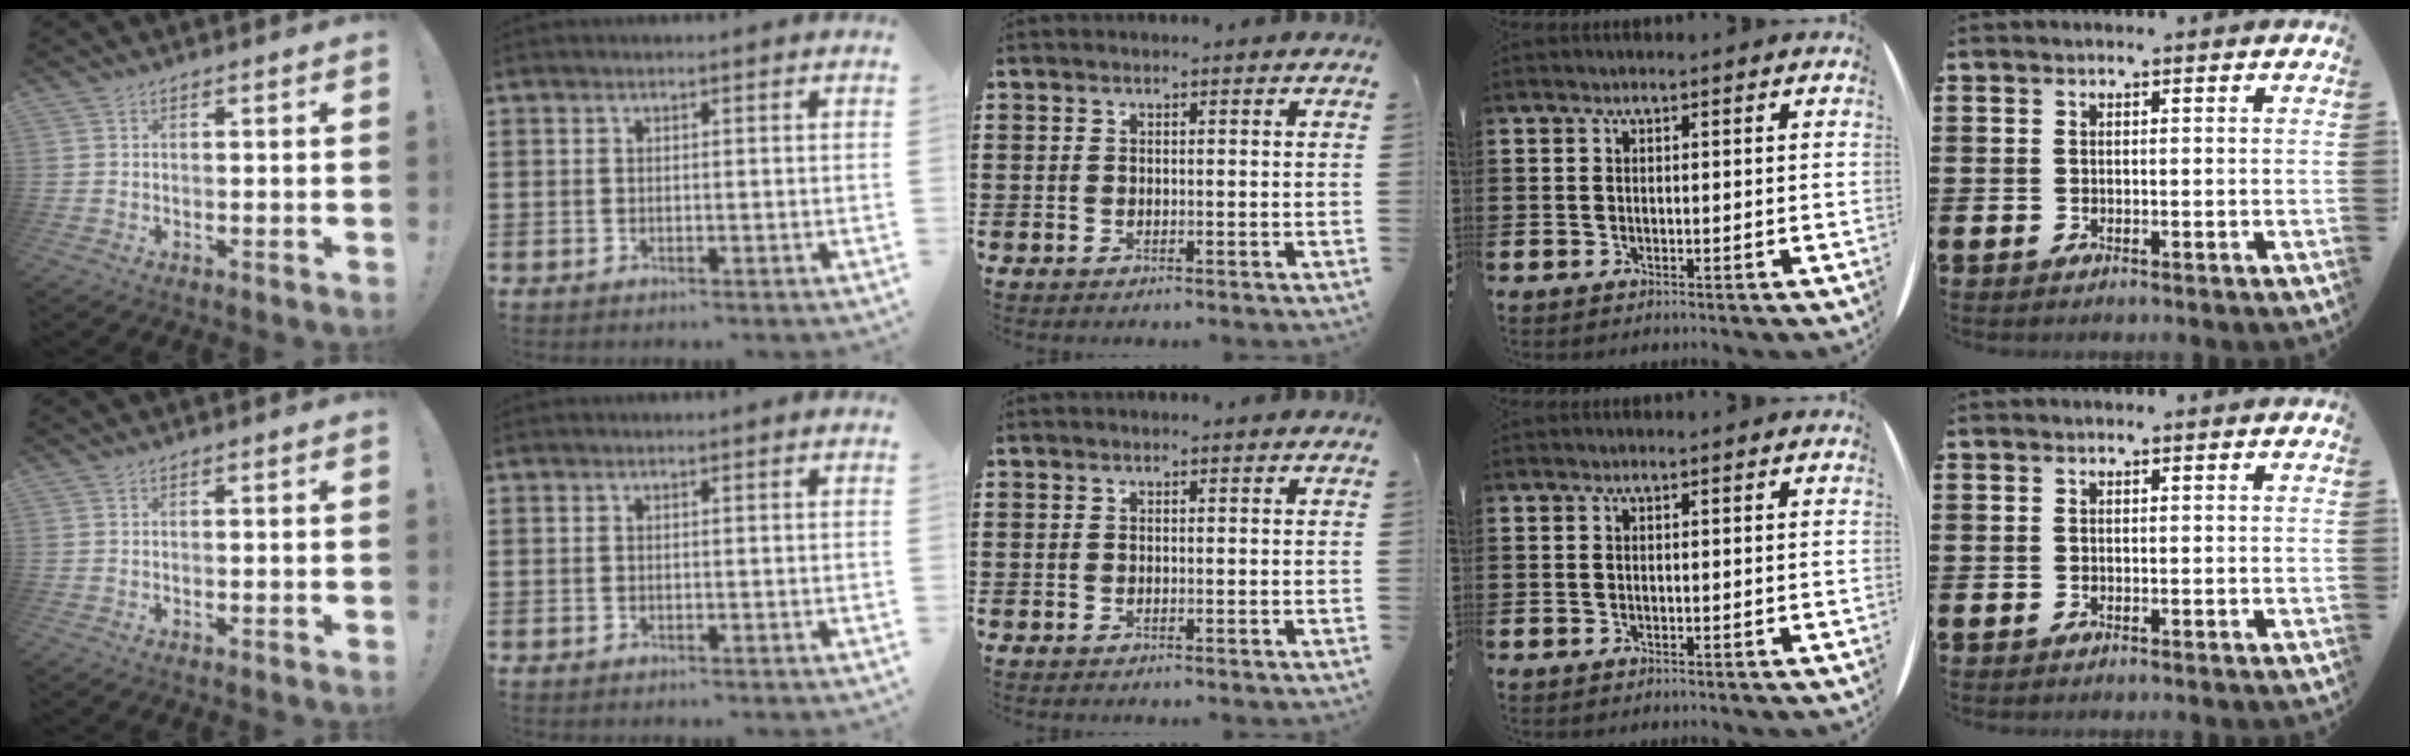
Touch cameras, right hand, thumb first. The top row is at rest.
{}